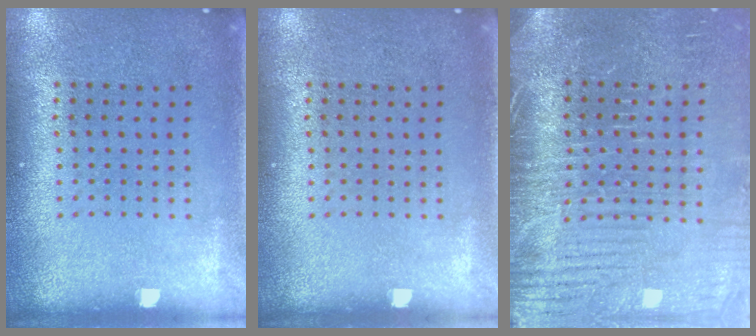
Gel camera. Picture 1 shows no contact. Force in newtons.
{"total": 0.0}
{"total": 4.1, "press": 3.8, "slide": 1.4}